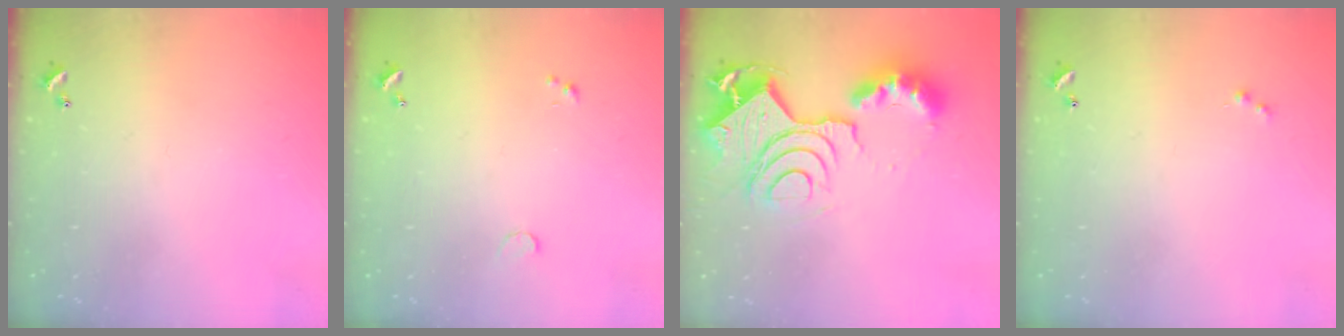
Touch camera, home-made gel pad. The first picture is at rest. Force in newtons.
{"total": 0.9, "press": 0.8, "slide": 0.2}
{"total": 16.2, "press": 16.1, "slide": 1.9}
{"total": 0.0}